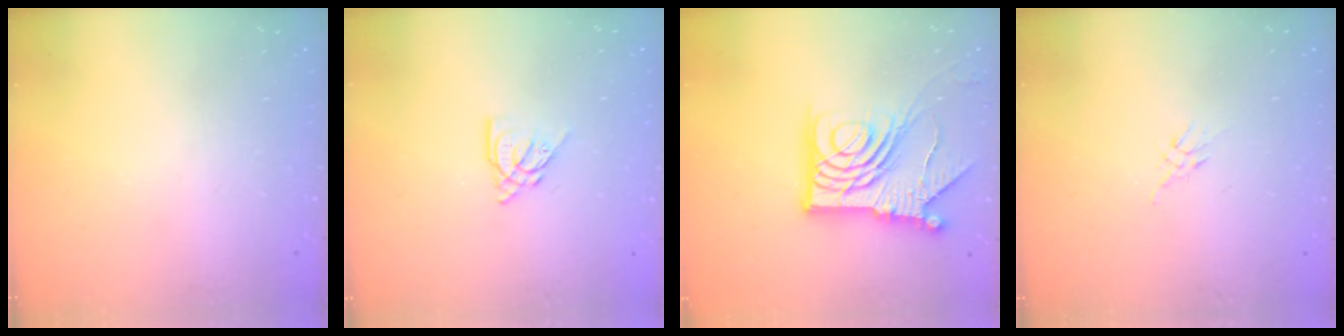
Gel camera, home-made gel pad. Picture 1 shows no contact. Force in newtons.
{"total": 6.7, "press": 6.7, "slide": 0.2}
{"total": 17.5, "press": 17.4, "slide": 1.9}
{"total": 2.6, "press": 2.5, "slide": 0.7}